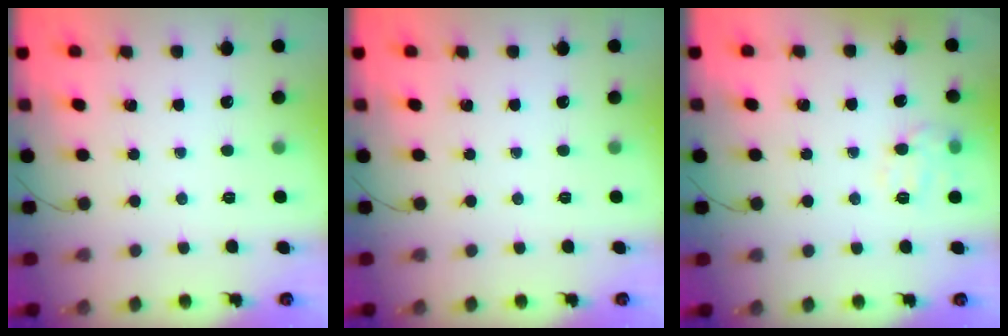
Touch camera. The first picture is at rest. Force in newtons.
{"total": 0.0}
{"total": 9.0, "press": 9.0, "slide": 0.3}